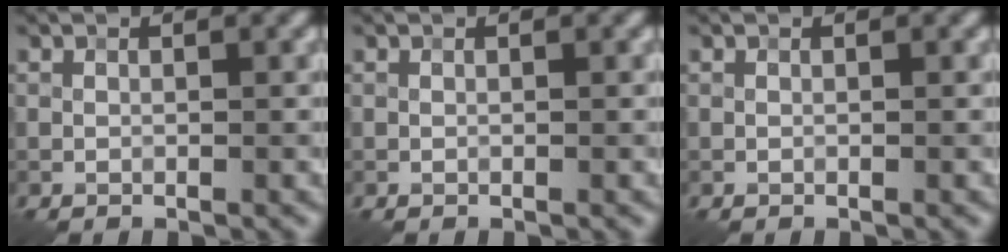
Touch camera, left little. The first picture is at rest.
{"total": 0.0}
{"total": 0.0}